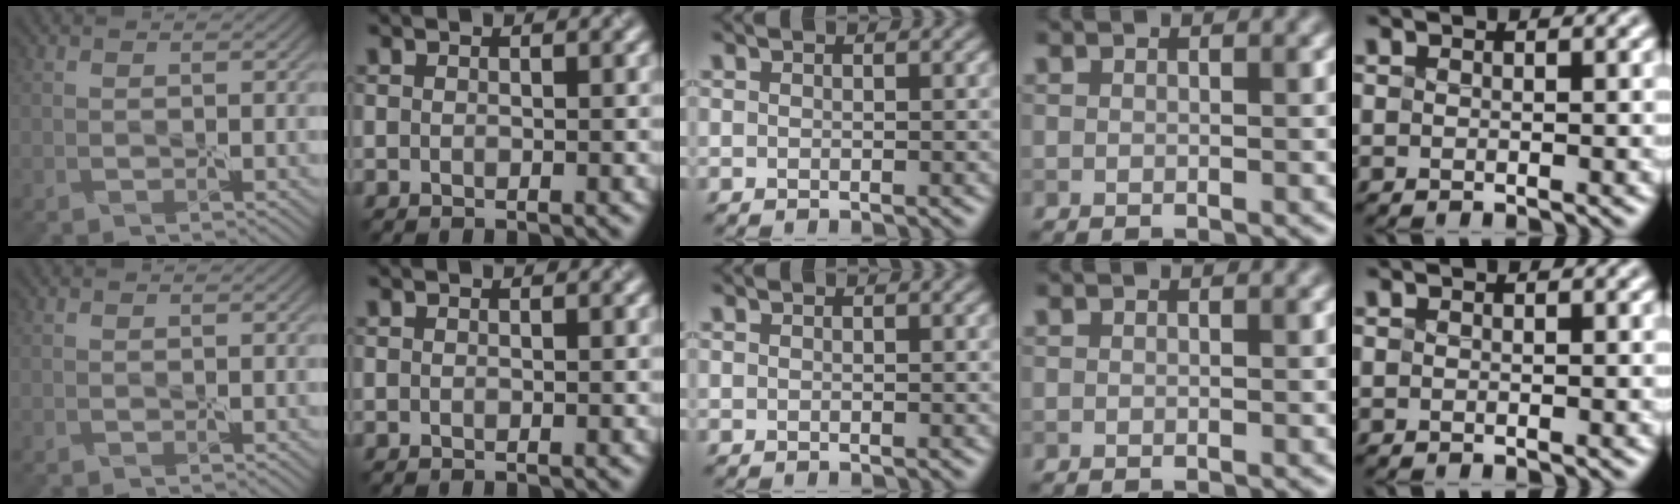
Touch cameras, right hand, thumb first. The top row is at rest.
{}